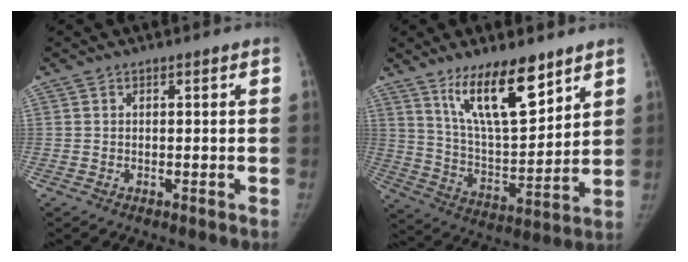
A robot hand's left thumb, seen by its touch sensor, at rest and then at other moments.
{"total": 16.1, "force": [10.4, 5.2, 11.2], "torque": [-0.162, -0.064, 0.196]}